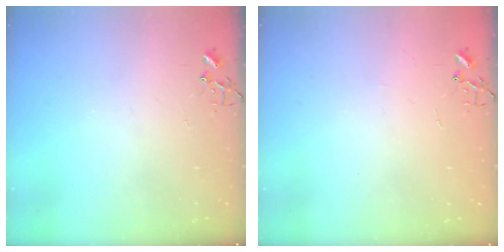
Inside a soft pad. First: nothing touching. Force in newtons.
{"total": 1.8, "press": 1.8, "slide": 0.3}